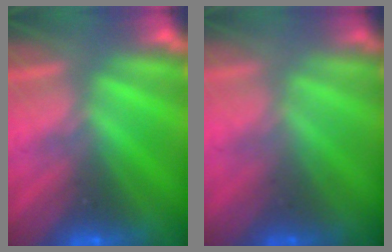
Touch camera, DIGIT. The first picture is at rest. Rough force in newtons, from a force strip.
{"total": 1.1}